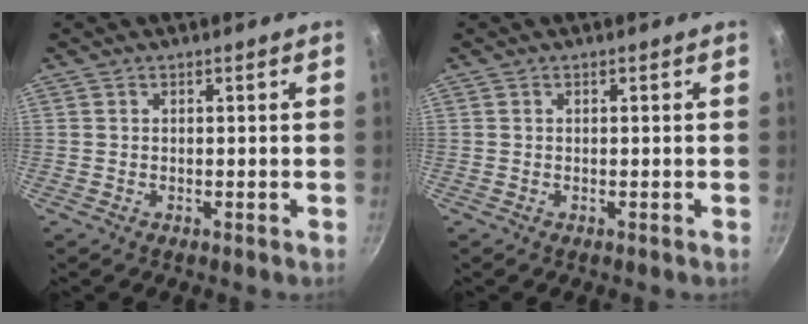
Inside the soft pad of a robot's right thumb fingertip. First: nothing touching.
{"total": 0.0}